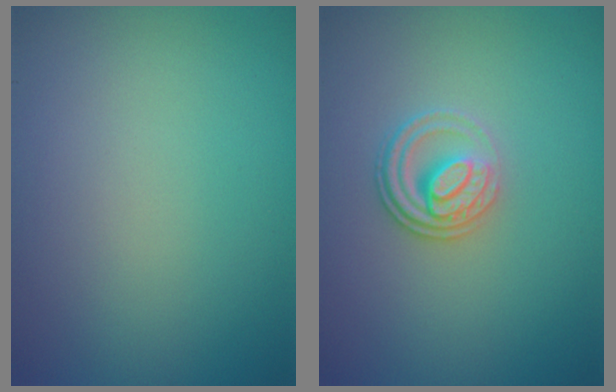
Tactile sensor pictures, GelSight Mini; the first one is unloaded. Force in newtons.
{"total": 2.8, "press": 2.5, "slide": 1.4}